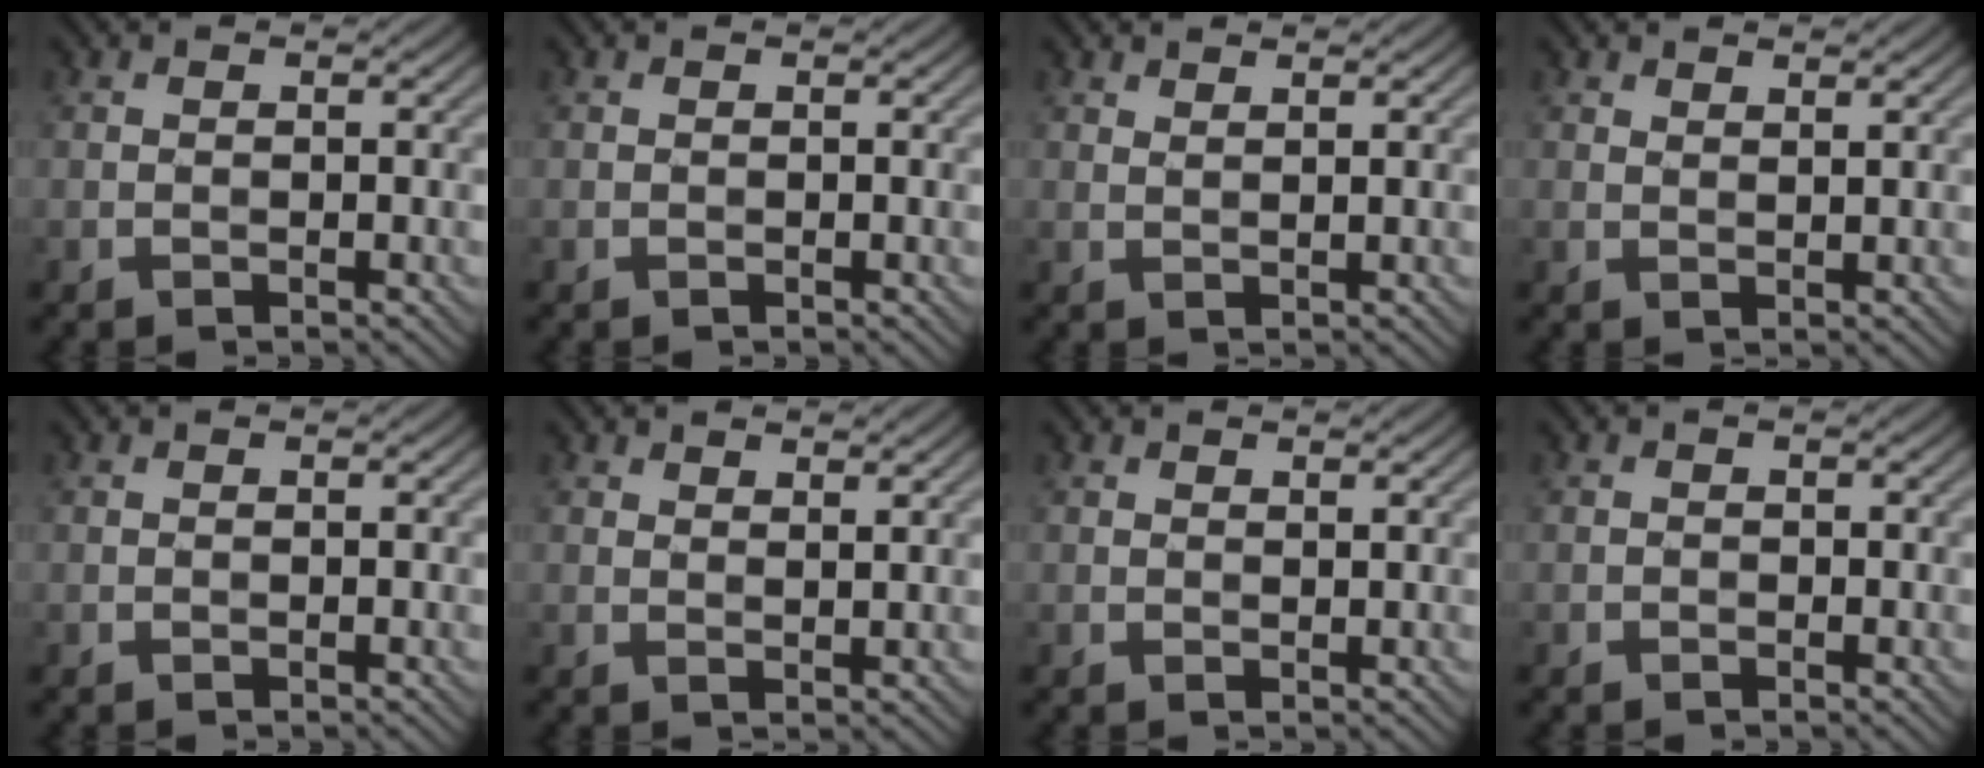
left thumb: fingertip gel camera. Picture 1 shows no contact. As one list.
[{"total": 0.0}, {"total": 1.8, "force": [1.5, 0.3, 1.0], "torque": [-0.013, -0.001, 0.028]}, {"total": 2.2, "force": [1.7, 0.6, 1.1], "torque": [-0.013, -0.001, 0.034]}, {"total": 0.0}, {"total": 2.5, "force": [2.0, 0.8, 1.3], "torque": [-0.018, -0.002, 0.038]}, {"total": 1.2, "force": [0.9, 0.5, 0.6], "torque": [-0.007, 0.001, 0.020]}, {"total": 0.5, "force": [-0.5, 0.2, 0.0], "torque": [0.003, 0.000, -0.010]}]